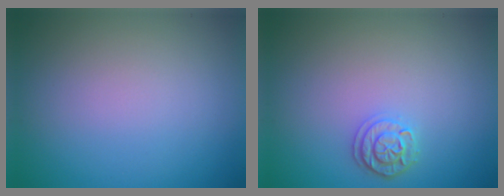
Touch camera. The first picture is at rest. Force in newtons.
{"total": 2.0, "press": 1.9, "slide": 0.5}